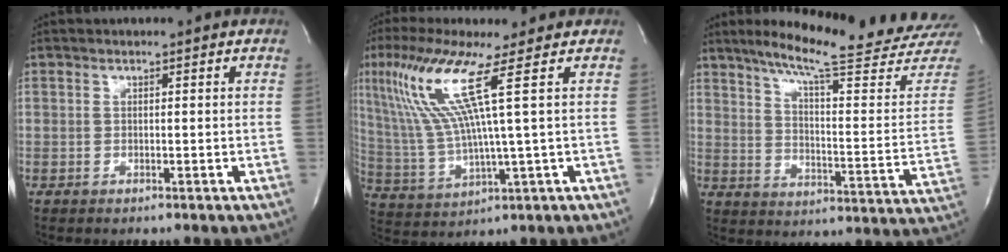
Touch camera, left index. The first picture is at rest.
{"total": 11.4, "force": [4.5, -1.4, 10.4], "torque": [-0.233, 0.002, 0.097]}
{"total": 24.2, "force": [21.4, 0.0, 11.3], "torque": [-0.166, -0.088, 0.273]}